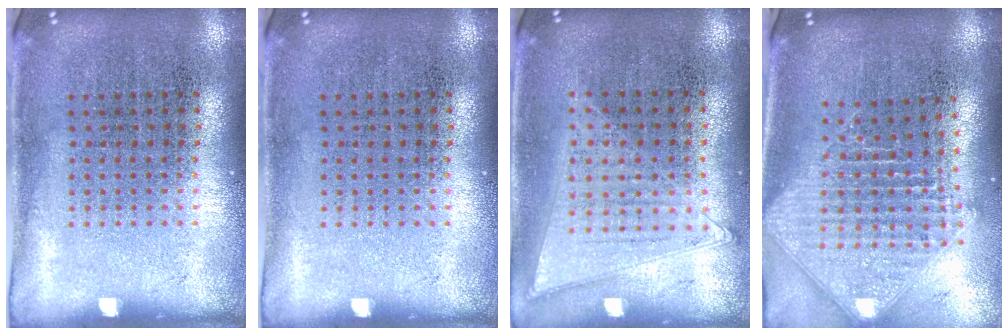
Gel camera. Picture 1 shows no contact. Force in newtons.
{"total": 0.0}
{"total": 1.1, "press": 1.0, "slide": 0.3}
{"total": 2.5, "press": 1.9, "slide": 1.6}